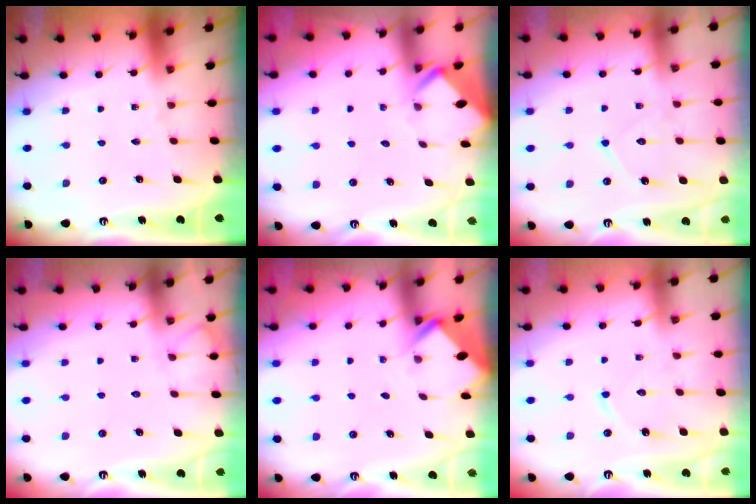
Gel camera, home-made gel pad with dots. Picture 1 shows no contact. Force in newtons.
{"total": 3.6, "press": 3.6, "slide": 0.3}
{"total": 9.6, "press": 9.6, "slide": 0.8}
{"total": 6.0, "press": 6.0, "slide": 0.7}
{"total": 2.7, "press": 2.7, "slide": 0.2}
{"total": 7.5, "press": 7.5, "slide": 0.5}